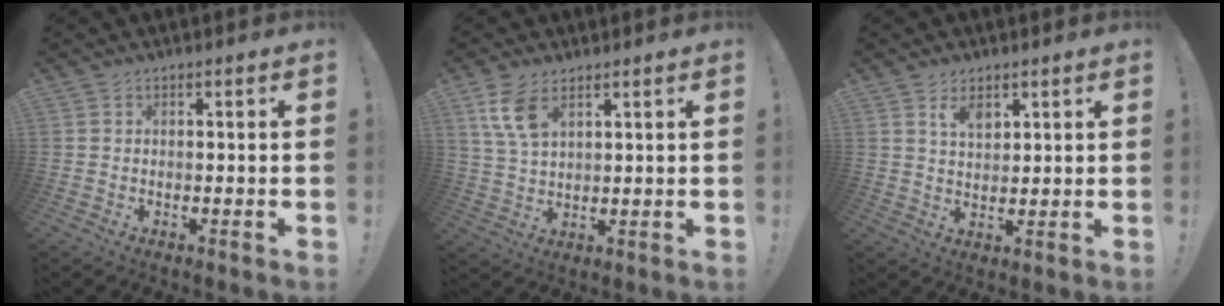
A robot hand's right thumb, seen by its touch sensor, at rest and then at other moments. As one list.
[{"total": 8.1, "force": [4.6, 4.1, 5.3], "torque": [-0.105, -0.016, 0.087]}, {"total": 3.6, "force": [1.9, 2.0, 2.3], "torque": [-0.034, -0.006, 0.031]}]